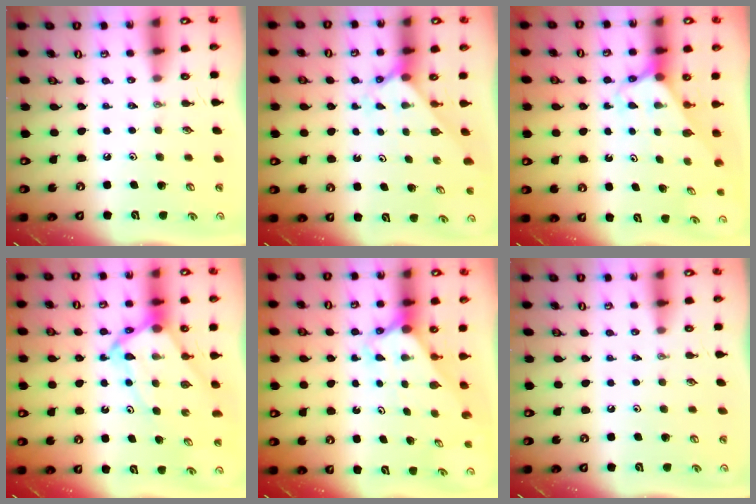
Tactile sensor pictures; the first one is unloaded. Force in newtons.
{"total": 2.2, "press": 2.2, "slide": 0.2}
{"total": 2.7, "press": 2.7, "slide": 0.1}
{"total": 9.5, "press": 9.5, "slide": 0.8}
{"total": 2.6, "press": 2.6, "slide": 0.2}
{"total": 0.0}